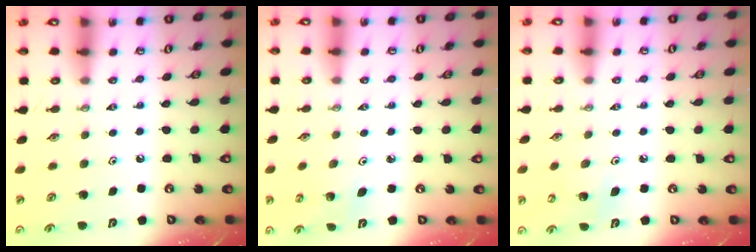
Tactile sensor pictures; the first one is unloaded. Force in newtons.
{"total": 2.8, "press": 2.8, "slide": 0.2}
{"total": 6.0, "press": 5.7, "slide": 1.7}